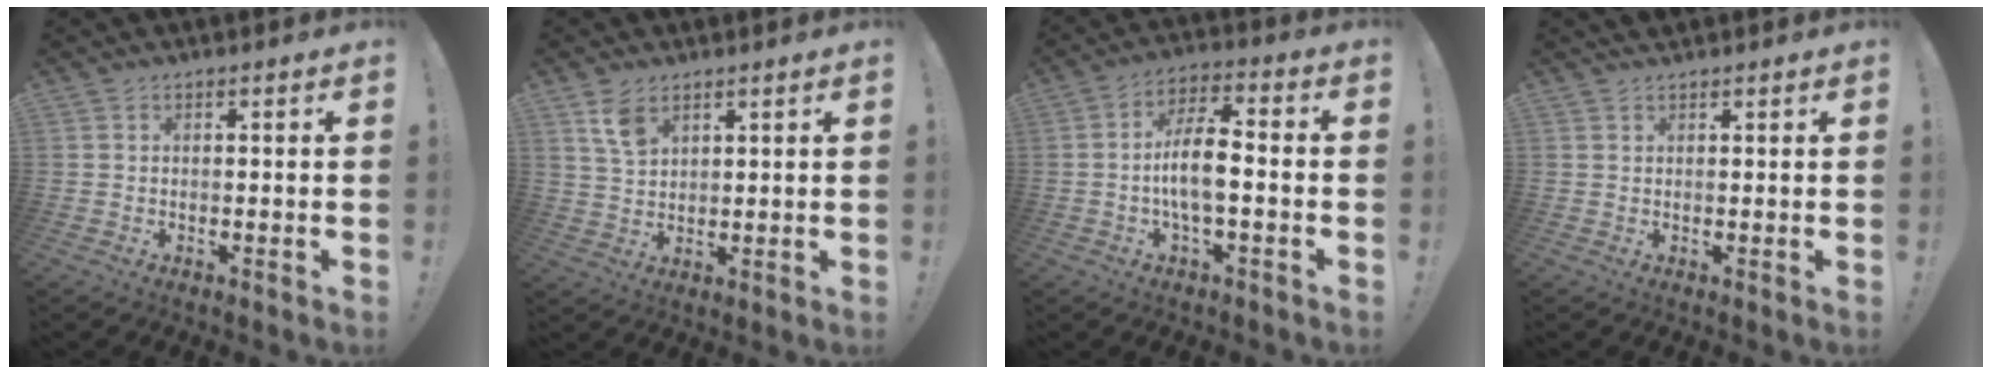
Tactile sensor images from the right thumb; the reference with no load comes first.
{"total": 6.2, "force": [3.7, 3.4, 3.5], "torque": [-0.057, -0.017, 0.071]}
{"total": 10.1, "force": [-2.1, 3.6, 9.2], "torque": [-0.174, 0.006, -0.041]}
{"total": 1.1, "force": [1.1, 0.3, -0.1], "torque": [0.005, -0.001, 0.020]}